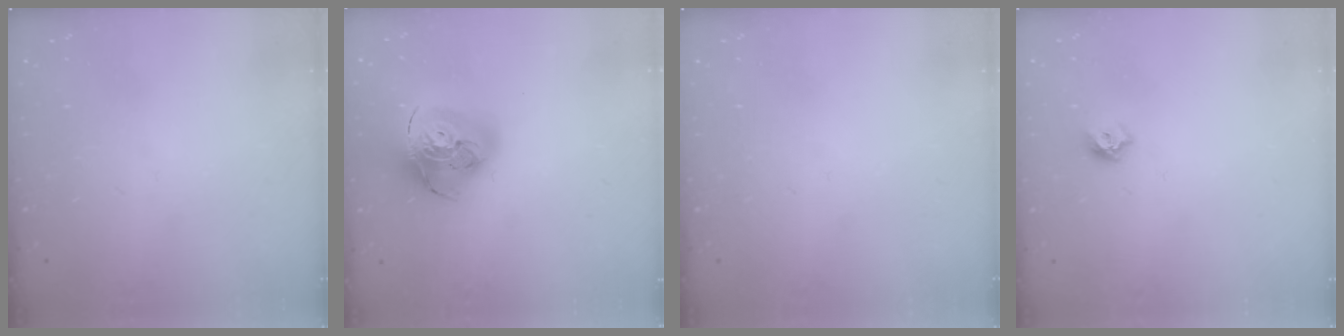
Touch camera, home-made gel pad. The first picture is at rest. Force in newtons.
{"total": 19.9, "press": 19.8, "slide": 2.2}
{"total": 0.0}
{"total": 5.4, "press": 5.3, "slide": 1.0}